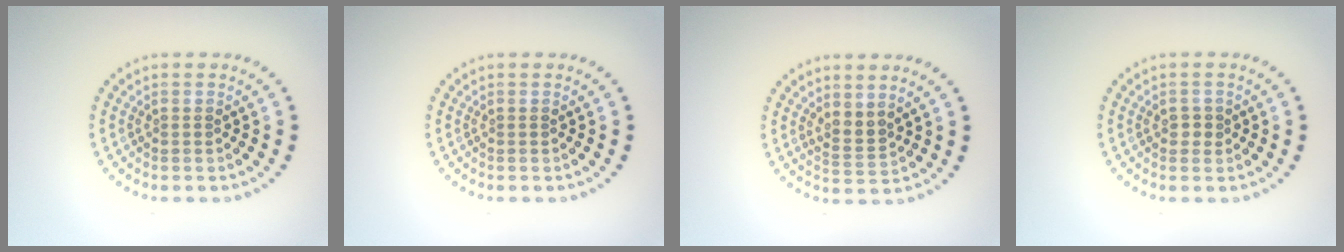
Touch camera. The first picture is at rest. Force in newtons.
{"total": 0.0}
{"total": 2.0, "press": 1.5, "slide": 1.4}
{"total": 1.1, "press": 1.1, "slide": 0.4}